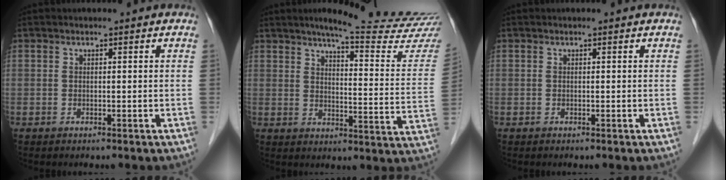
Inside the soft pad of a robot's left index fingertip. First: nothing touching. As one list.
[{"total": 19.0, "force": [17.4, -0.1, 7.6], "torque": [-0.099, -0.085, 0.204]}, {"total": 0.0}]